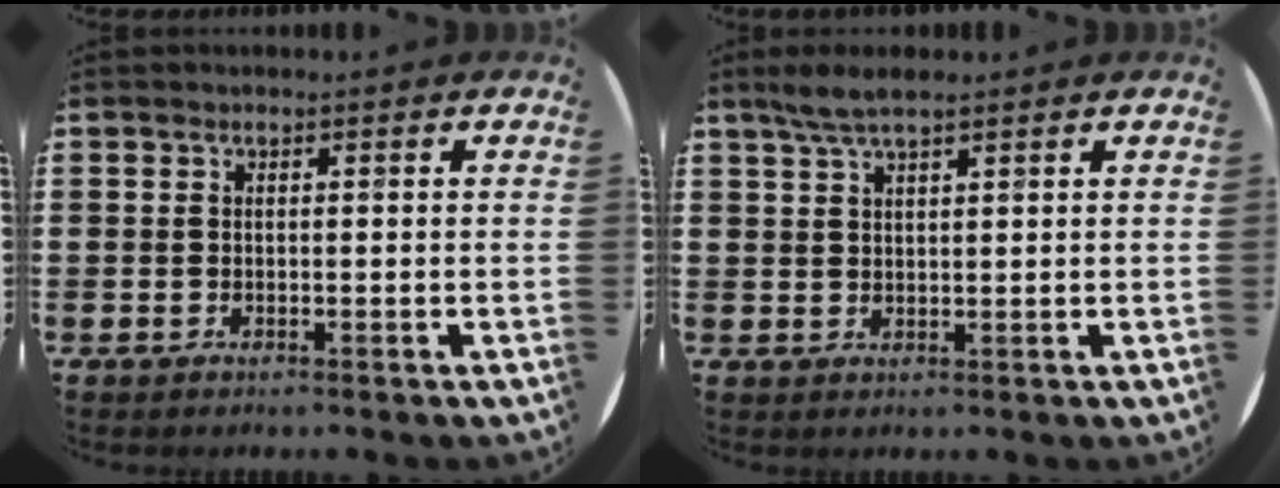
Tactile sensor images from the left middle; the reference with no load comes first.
{"total": 3.3, "force": [2.5, 0.4, 2.1], "torque": [-0.045, 0.004, 0.044]}